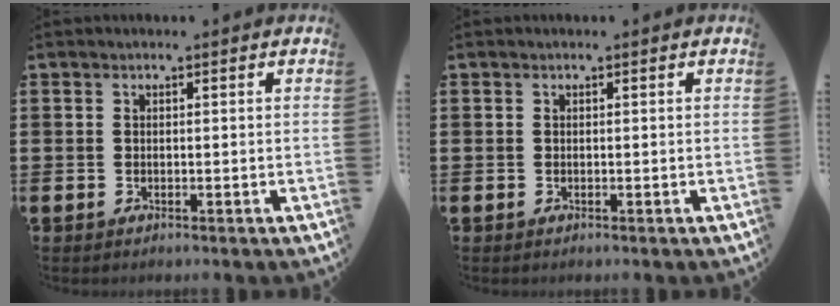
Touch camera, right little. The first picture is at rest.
{"total": 0.0}